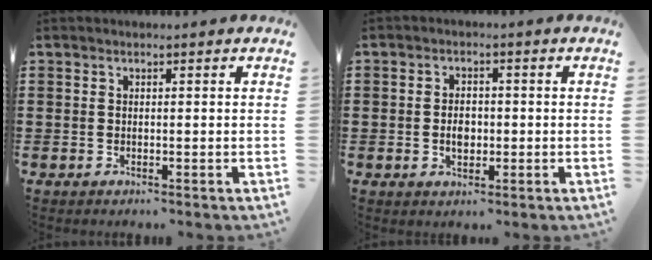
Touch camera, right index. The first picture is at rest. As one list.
[{"total": 3.1, "force": [-0.4, 2.1, 2.3], "torque": [-0.038, 0.002, -0.010]}]